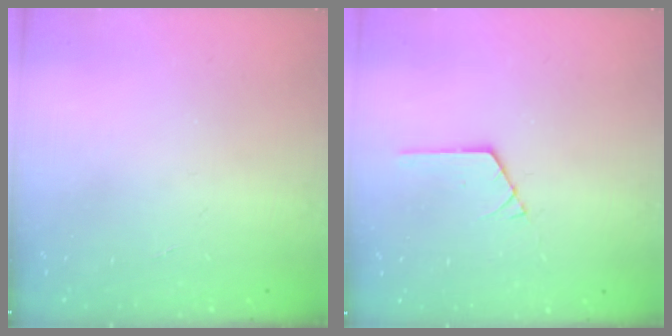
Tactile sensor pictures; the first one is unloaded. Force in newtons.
{"total": 1.1, "press": 1.0, "slide": 0.1}